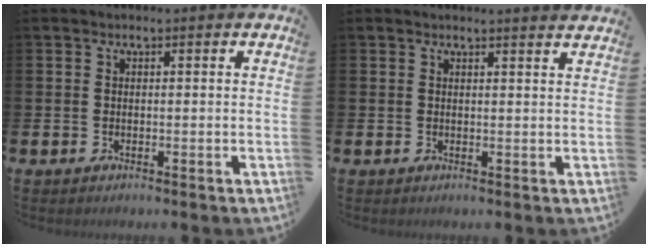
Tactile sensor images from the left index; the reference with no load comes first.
{"total": 1.3, "force": [1.3, -0.2, 0.1], "torque": [0.009, -0.010, 0.022]}